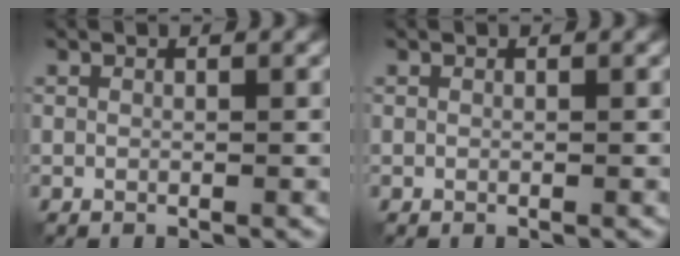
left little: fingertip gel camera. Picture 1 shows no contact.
{"total": 0.0}